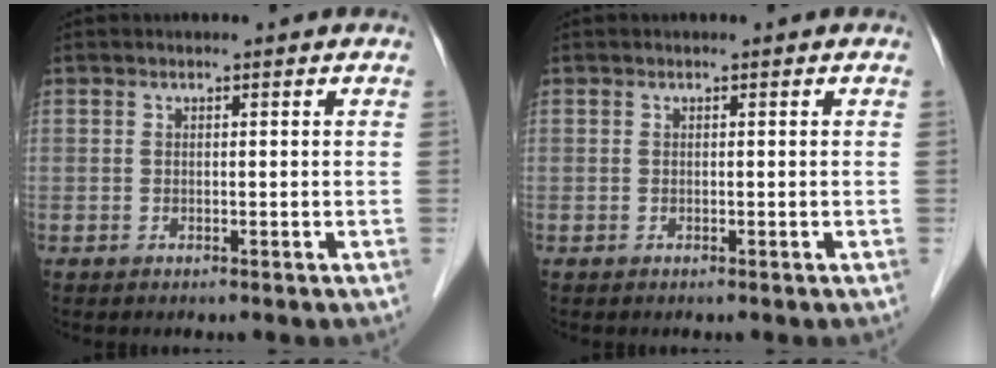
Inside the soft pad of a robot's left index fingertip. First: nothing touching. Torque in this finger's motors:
{"motor_torque": [-0.03, 0.03, 0.00, 0.00]}